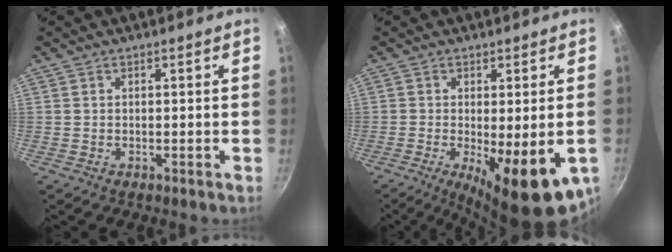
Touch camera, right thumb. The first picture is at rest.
{"total": 13.8, "force": [-4.0, 4.2, 12.6], "torque": [-0.176, -0.016, -0.047]}